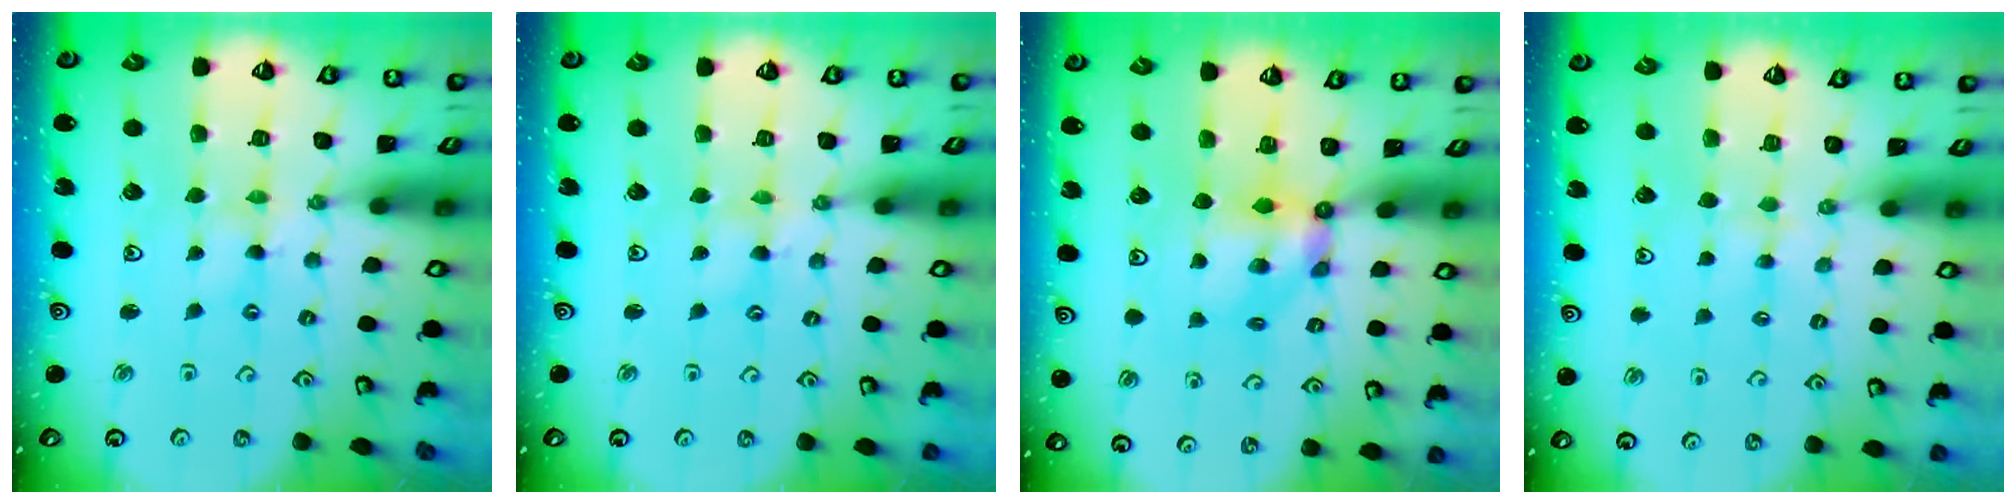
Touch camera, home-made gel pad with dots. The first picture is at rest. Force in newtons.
{"total": 1.5, "press": 1.5, "slide": 0.3}
{"total": 5.3, "press": 5.2, "slide": 0.4}
{"total": 2.3, "press": 2.2, "slide": 0.4}